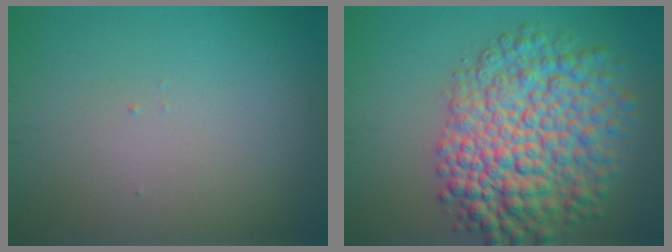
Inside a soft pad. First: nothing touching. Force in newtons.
{"total": 9.7, "press": 9.6, "slide": 0.3}